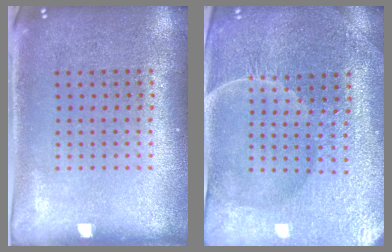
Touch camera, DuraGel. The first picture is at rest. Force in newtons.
{"total": 4.3, "press": 4.2, "slide": 1.1}